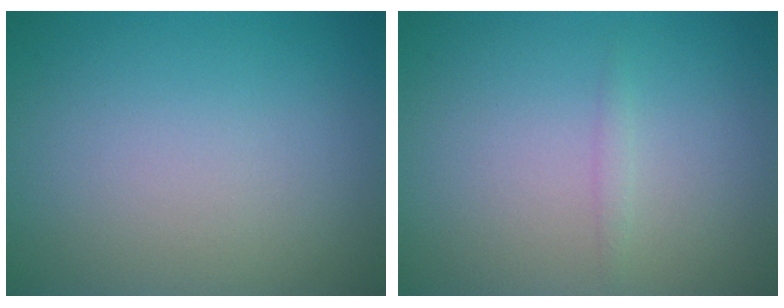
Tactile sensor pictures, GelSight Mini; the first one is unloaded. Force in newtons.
{"total": 0.7, "press": 0.7, "slide": 0.0}